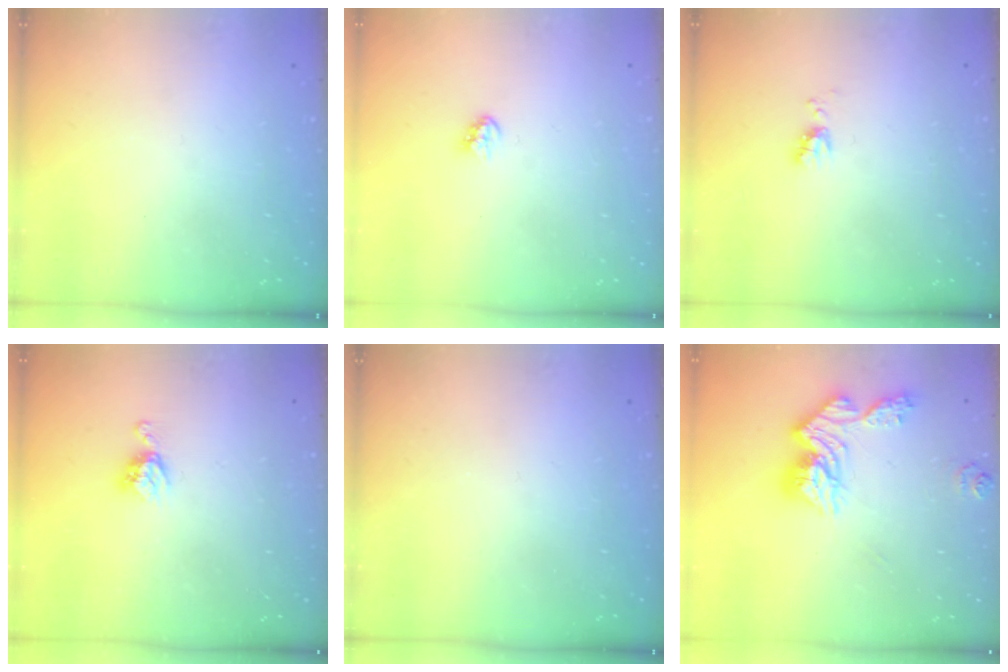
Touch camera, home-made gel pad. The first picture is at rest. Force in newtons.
{"total": 3.4, "press": 3.4, "slide": 0.3}
{"total": 4.3, "press": 4.2, "slide": 0.7}
{"total": 5.7, "press": 5.7, "slide": 0.5}
{"total": 0.0}
{"total": 13.4, "press": 13.3, "slide": 1.2}